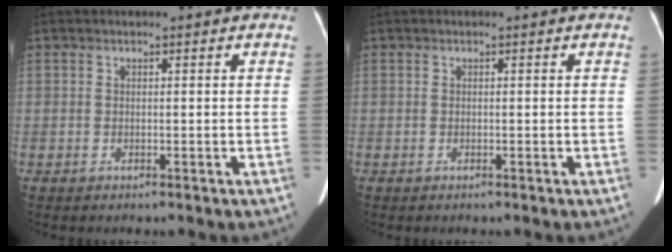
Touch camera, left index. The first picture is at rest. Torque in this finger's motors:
{"motor_torque": [0.05, 0.05, 0.00, 0.00]}